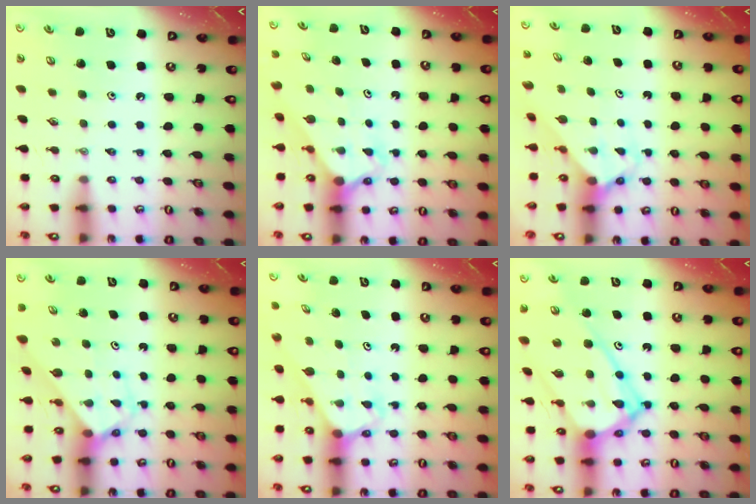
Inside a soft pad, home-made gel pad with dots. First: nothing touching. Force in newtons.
{"total": 2.7, "press": 2.7, "slide": 0.2}
{"total": 3.4, "press": 3.4, "slide": 0.3}
{"total": 2.9, "press": 2.9, "slide": 0.1}
{"total": 2.7, "press": 2.7, "slide": 0.2}
{"total": 20.3, "press": 20.2, "slide": 1.8}